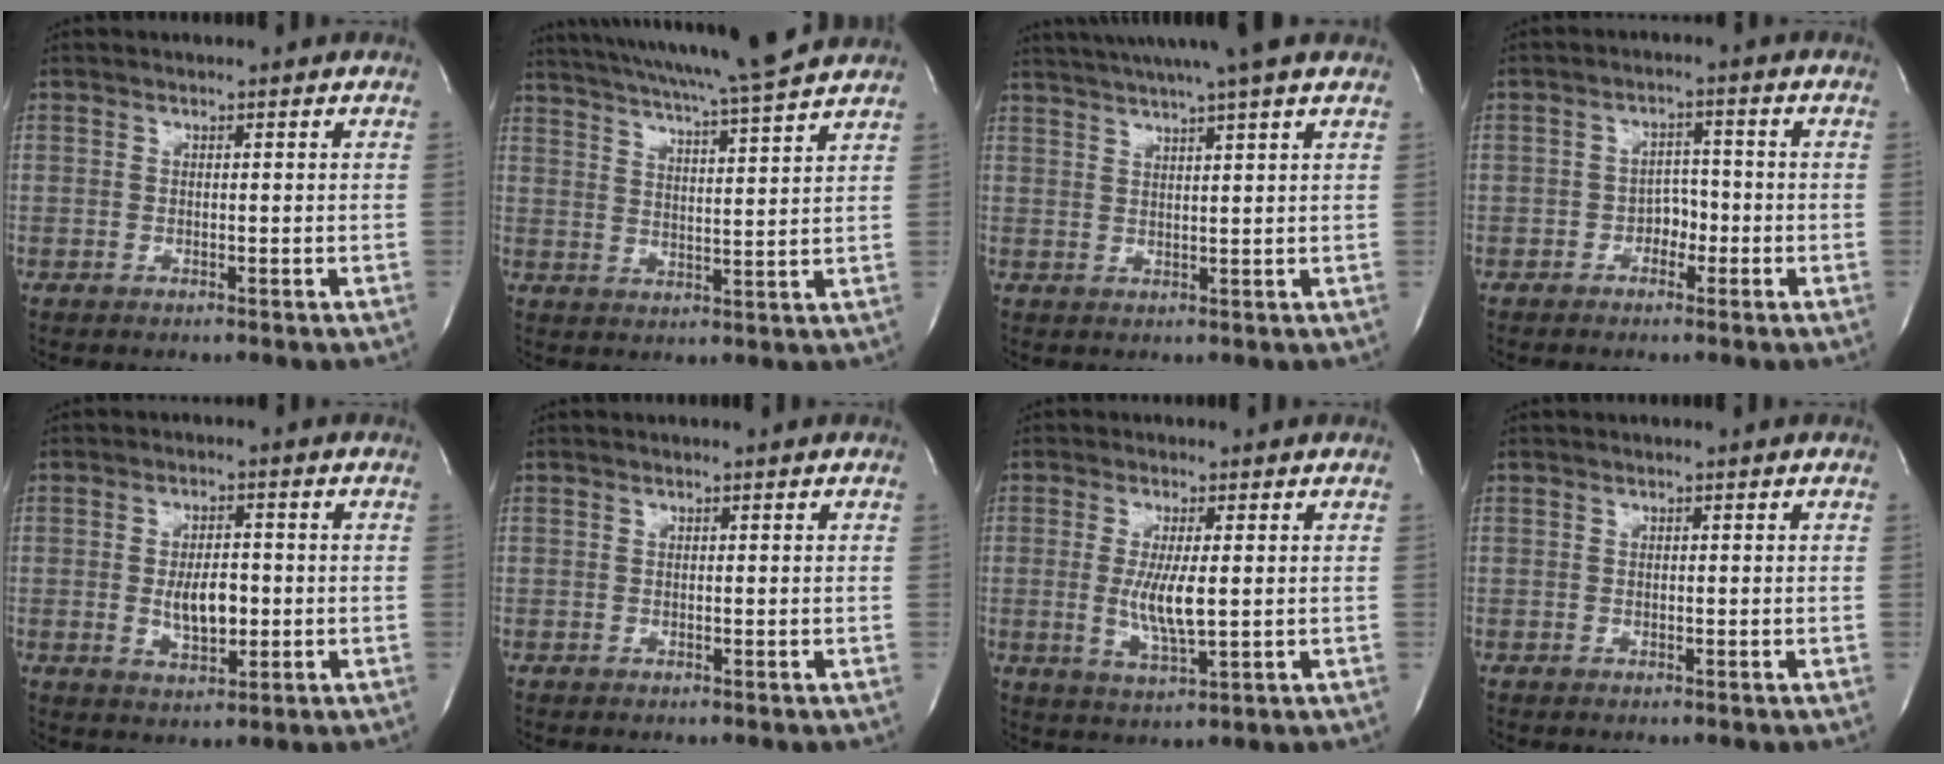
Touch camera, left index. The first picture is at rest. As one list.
[{"total": 17.6, "force": [15.6, -0.7, 8.1], "torque": [-0.144, -0.003, 0.221]}, {"total": 12.1, "force": [10.1, -0.9, 6.6], "torque": [-0.115, 0.021, 0.134]}, {"total": 3.1, "force": [-1.5, 1.9, 1.8], "torque": [-0.020, 0.007, -0.029]}, {"total": 5.7, "force": [-0.8, 2.5, 5.1], "torque": [-0.085, -0.004, -0.008]}, {"total": 0.0}, {"total": 6.0, "force": [-0.1, 1.0, 5.9], "torque": [-0.120, -0.017, 0.000]}, {"total": 0.0}]